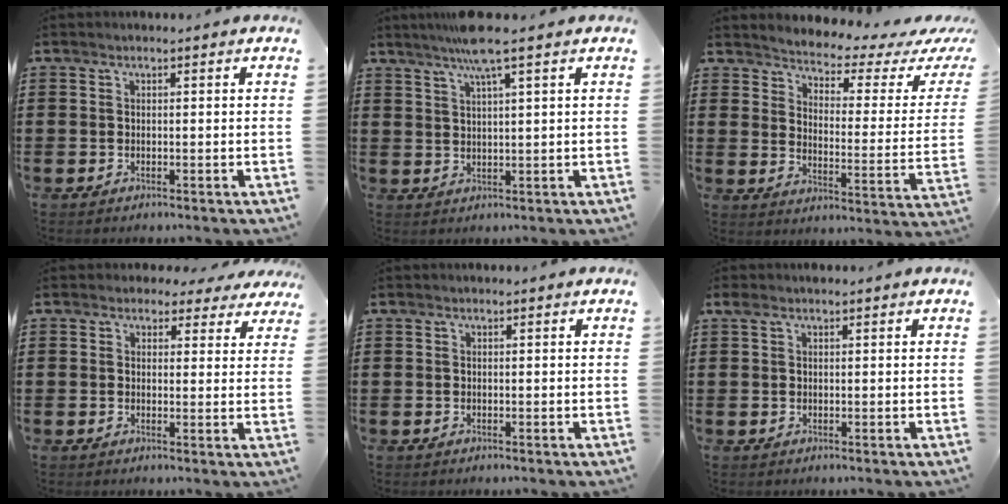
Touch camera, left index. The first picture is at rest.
{"total": 5.8, "force": [3.9, -0.3, 4.2], "torque": [-0.092, 0.002, 0.068]}
{"total": 3.1, "force": [3.0, 0.2, 0.7], "torque": [-0.028, -0.035, 0.041]}
{"total": 2.9, "force": [2.3, 1.6, 0.7], "torque": [-0.016, 0.001, 0.040]}
{"total": 0.0}
{"total": 1.2, "force": [0.6, 0.6, 0.8], "torque": [-0.018, 0.006, 0.010]}